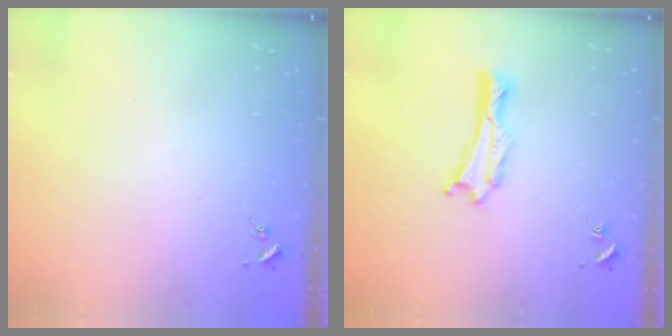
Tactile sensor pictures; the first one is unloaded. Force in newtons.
{"total": 0.8, "press": 0.7, "slide": 0.2}